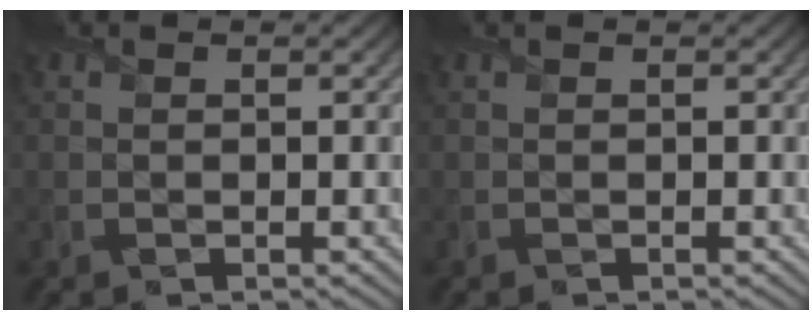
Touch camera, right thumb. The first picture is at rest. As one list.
[{"total": 0.0}]